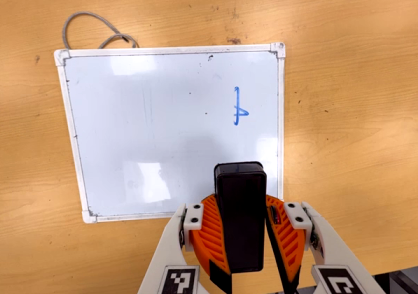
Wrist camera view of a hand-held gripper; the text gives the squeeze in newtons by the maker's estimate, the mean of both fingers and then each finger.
{"total": 11.5, "left": 11.1, "right": 11.9}